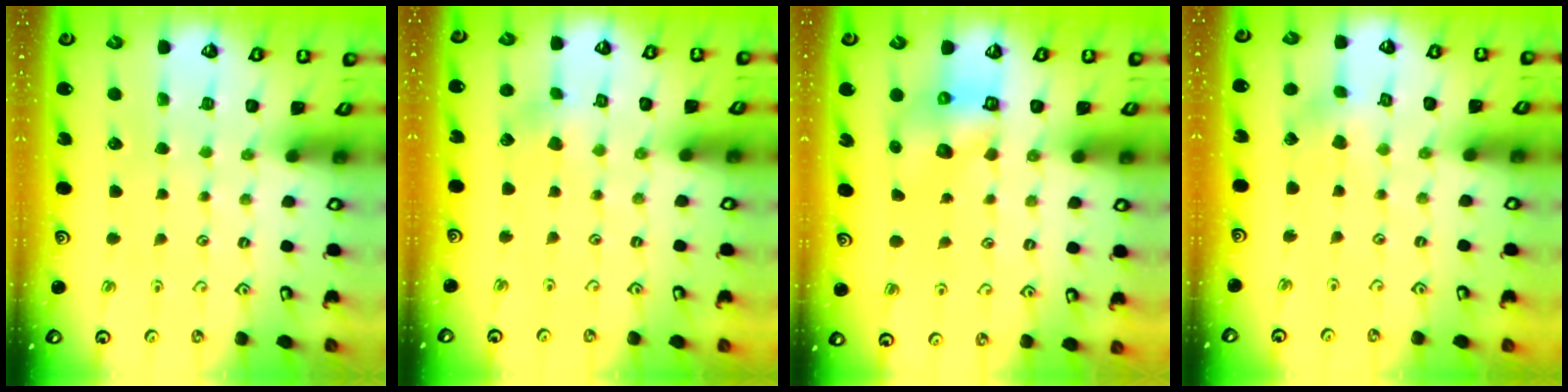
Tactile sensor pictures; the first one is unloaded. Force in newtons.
{"total": 2.7, "press": 2.6, "slide": 0.5}
{"total": 6.1, "press": 6.1, "slide": 1.0}
{"total": 2.1, "press": 2.1, "slide": 0.1}